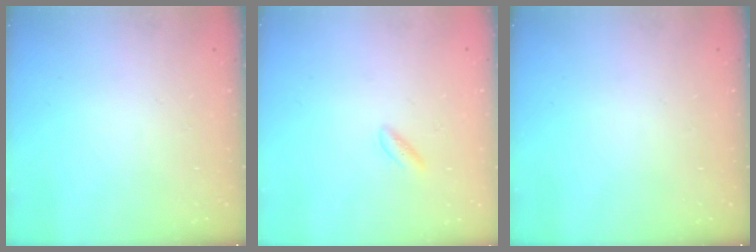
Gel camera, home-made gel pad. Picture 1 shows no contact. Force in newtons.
{"total": 1.0, "press": 0.9, "slide": 0.5}
{"total": 0.0}